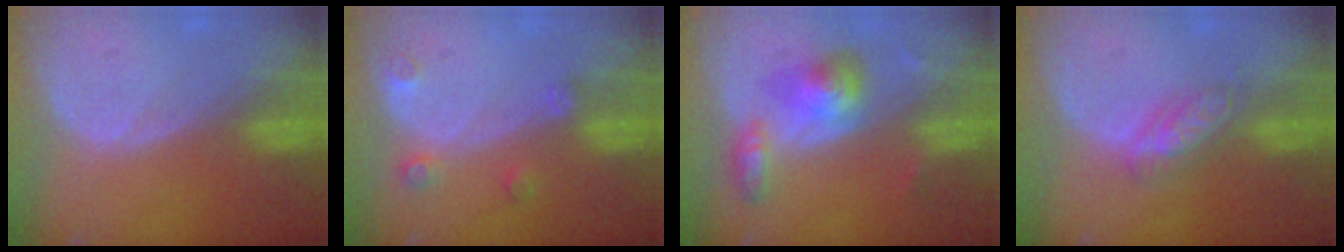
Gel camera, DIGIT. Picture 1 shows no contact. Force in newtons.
{"total": 2.6, "press": 2.6, "slide": 0.3}
{"total": 5.7, "press": 5.6, "slide": 1.0}
{"total": 4.6, "press": 4.2, "slide": 1.9}